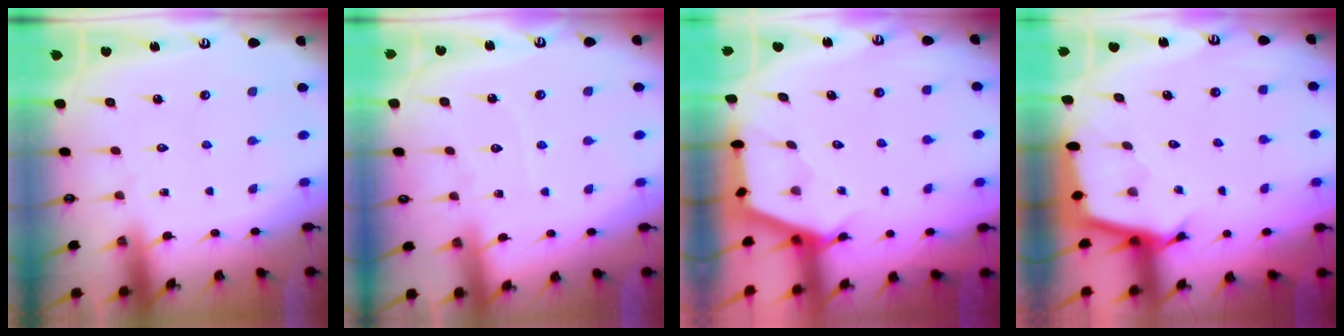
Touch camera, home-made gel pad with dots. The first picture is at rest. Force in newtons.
{"total": 4.4, "press": 4.3, "slide": 0.6}
{"total": 2.6, "press": 2.6, "slide": 0.4}
{"total": 2.7, "press": 2.7, "slide": 0.1}